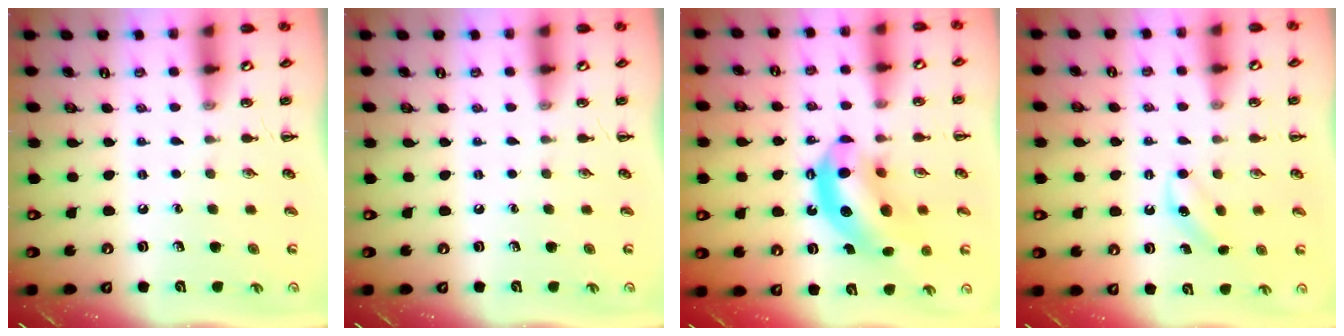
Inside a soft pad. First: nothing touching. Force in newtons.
{"total": 0.0}
{"total": 13.3, "press": 12.8, "slide": 3.7}
{"total": 4.1, "press": 4.0, "slide": 1.1}